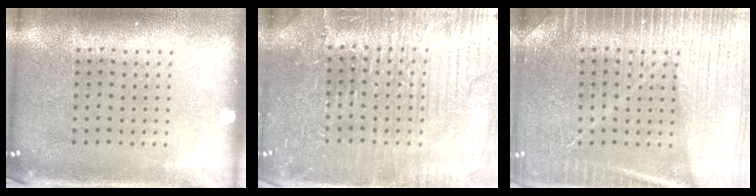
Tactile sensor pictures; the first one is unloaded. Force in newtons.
{"total": 4.7, "press": 4.6, "slide": 1.1}
{"total": 3.7, "press": 3.7, "slide": 0.6}